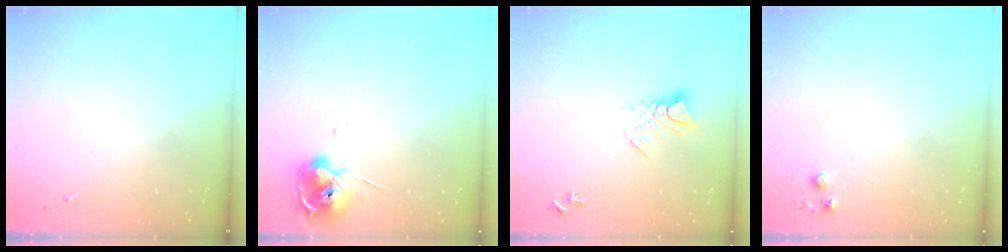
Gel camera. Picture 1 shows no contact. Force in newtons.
{"total": 10.6, "press": 10.5, "slide": 0.8}
{"total": 6.6, "press": 6.6, "slide": 0.7}
{"total": 4.2, "press": 4.1, "slide": 0.7}